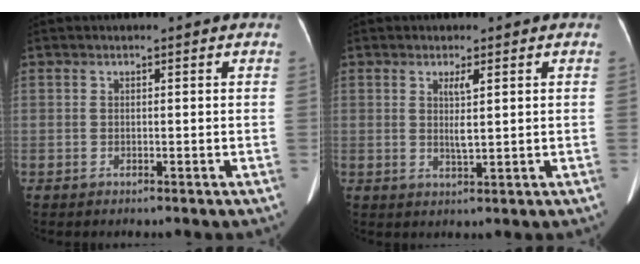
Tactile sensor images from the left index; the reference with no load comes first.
{"total": 2.7, "force": [0.8, 0.1, 2.5], "torque": [-0.049, -0.002, 0.017]}